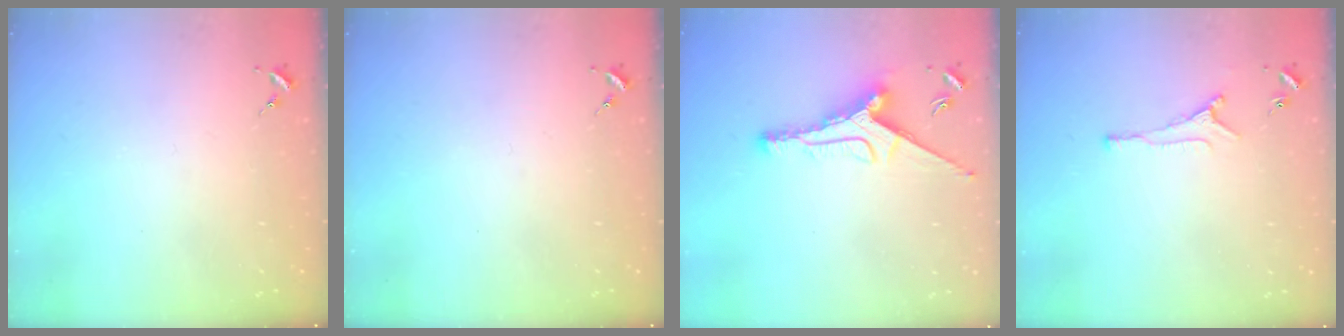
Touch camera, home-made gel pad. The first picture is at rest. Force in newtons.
{"total": 0.0}
{"total": 11.4, "press": 11.4, "slide": 0.6}
{"total": 6.0, "press": 5.9, "slide": 0.8}